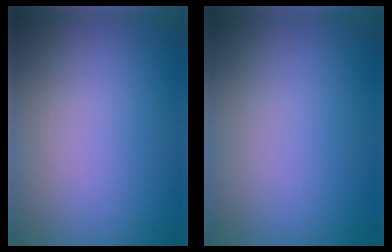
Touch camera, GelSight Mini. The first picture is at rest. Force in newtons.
{"total": 0.0}